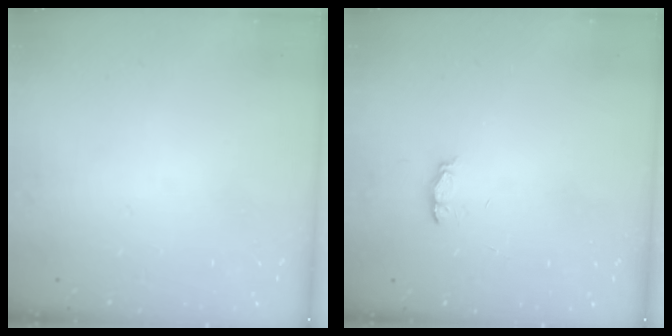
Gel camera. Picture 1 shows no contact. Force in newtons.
{"total": 4.1, "press": 3.6, "slide": 1.9}